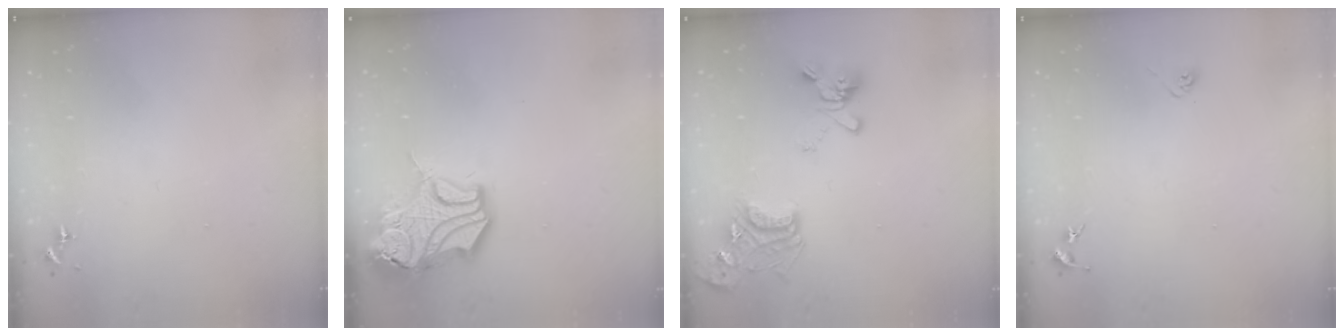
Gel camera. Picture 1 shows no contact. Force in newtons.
{"total": 16.3, "press": 16.2, "slide": 2.2}
{"total": 17.1, "press": 17.0, "slide": 1.6}
{"total": 4.0, "press": 4.0, "slide": 0.8}